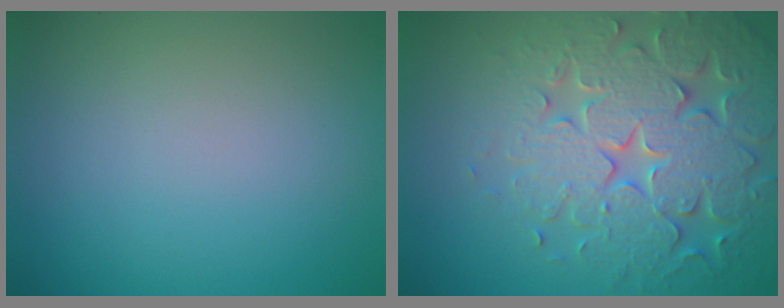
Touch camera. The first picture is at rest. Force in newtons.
{"total": 7.8, "press": 7.7, "slide": 1.5}